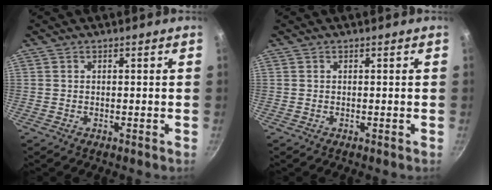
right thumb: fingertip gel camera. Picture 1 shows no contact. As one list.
[{"total": 0.0}]